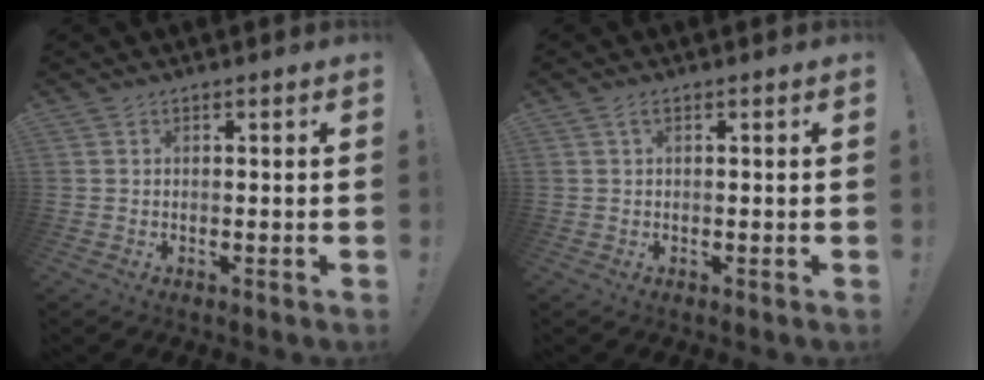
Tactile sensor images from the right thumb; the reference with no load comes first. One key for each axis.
{"total": 1.1, "fx": 0.1, "fy": 0.1, "fz": 1.1, "tx": -0.021, "ty": 0.001, "tz": 0.001}